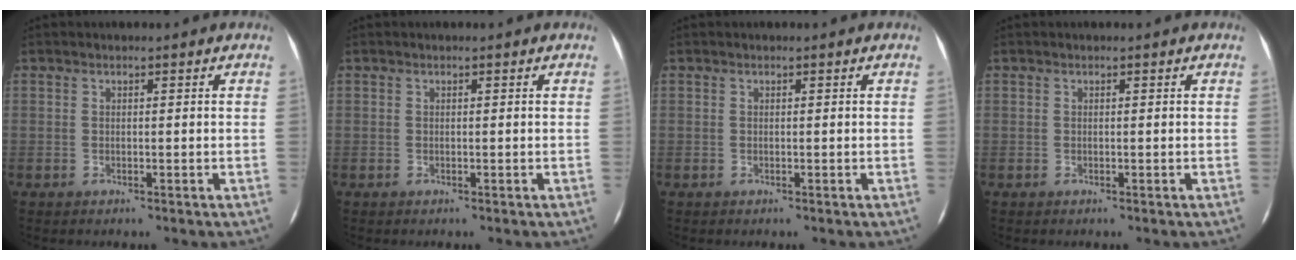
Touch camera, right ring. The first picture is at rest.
{"total": 0.0}
{"total": 0.0}
{"total": 0.0}